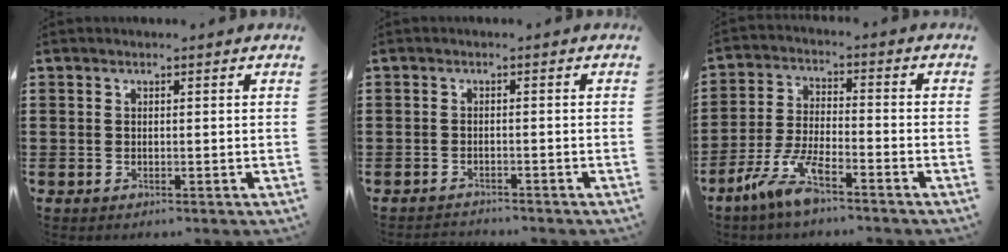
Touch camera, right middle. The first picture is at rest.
{"total": 1.5, "force": [-1.5, 0.1, -0.1], "torque": [-0.003, 0.001, -0.034]}
{"total": 7.6, "force": [-5.4, 1.4, 5.1], "torque": [-0.124, -0.010, -0.107]}